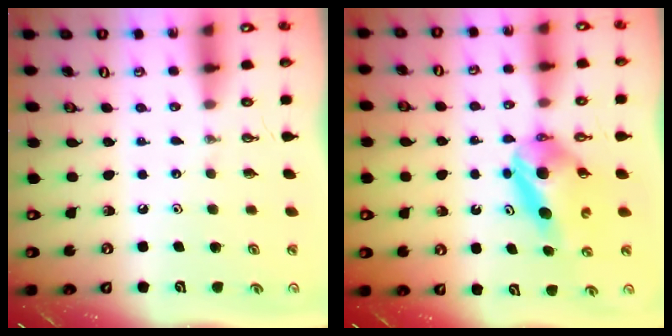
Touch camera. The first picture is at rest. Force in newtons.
{"total": 7.7, "press": 7.6, "slide": 0.6}